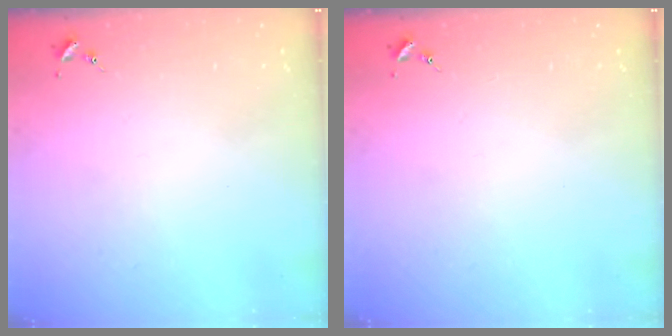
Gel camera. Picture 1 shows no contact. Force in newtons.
{"total": 0.0}